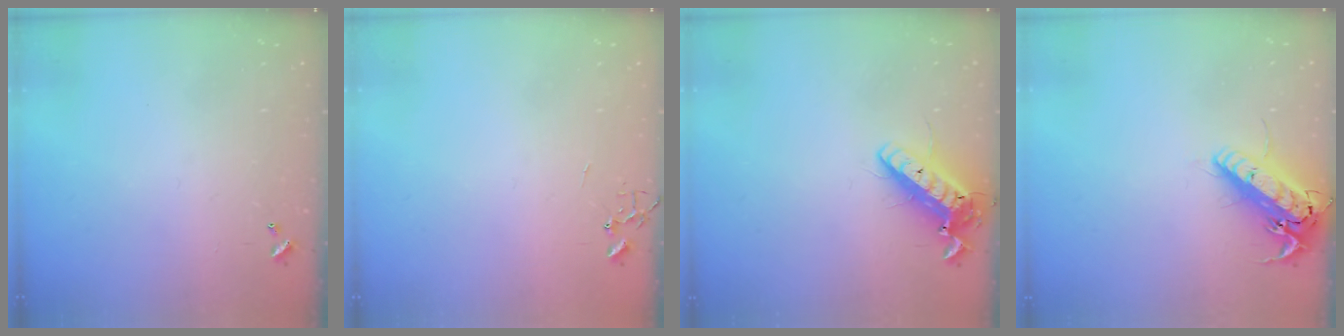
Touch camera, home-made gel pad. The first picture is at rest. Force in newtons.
{"total": 0.0}
{"total": 14.7, "press": 14.4, "slide": 2.9}
{"total": 16.5, "press": 16.3, "slide": 3.0}